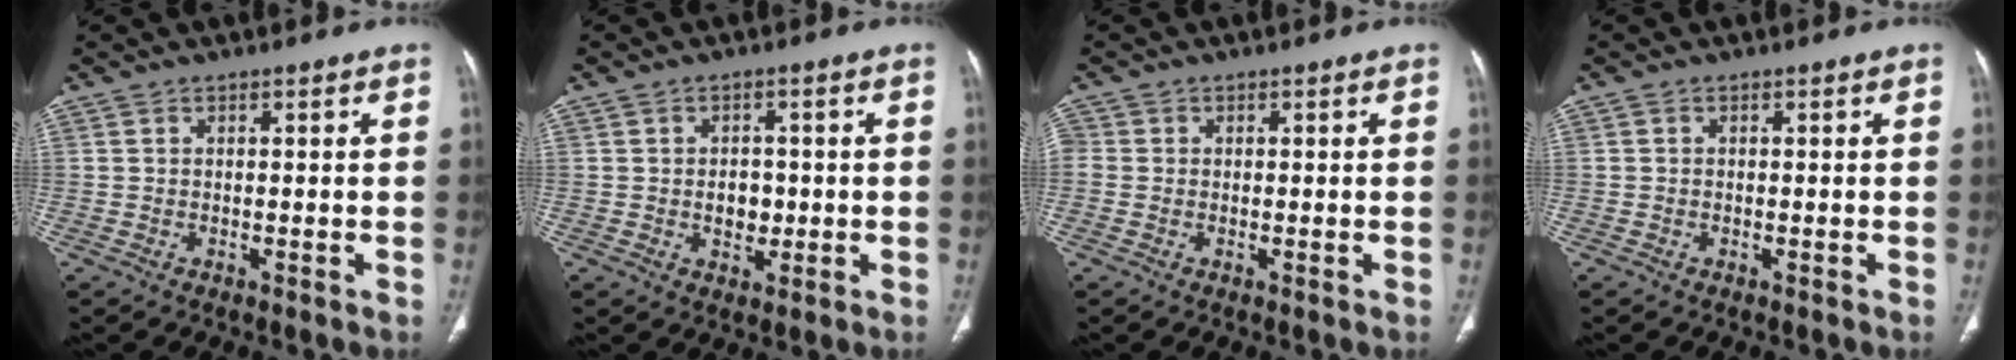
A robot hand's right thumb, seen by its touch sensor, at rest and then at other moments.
{"total": 4.0, "force": [-0.3, 3.0, 2.6], "torque": [-0.020, 0.004, 0.000]}
{"total": 1.5, "force": [0.0, 1.4, 0.6], "torque": [-0.011, 0.005, -0.004]}
{"total": 0.0}